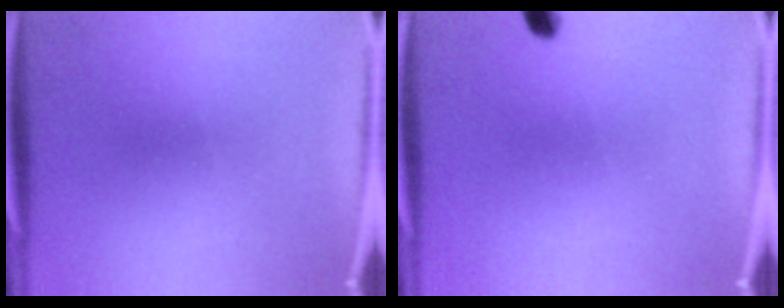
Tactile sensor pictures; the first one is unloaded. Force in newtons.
{"total": 1.8}